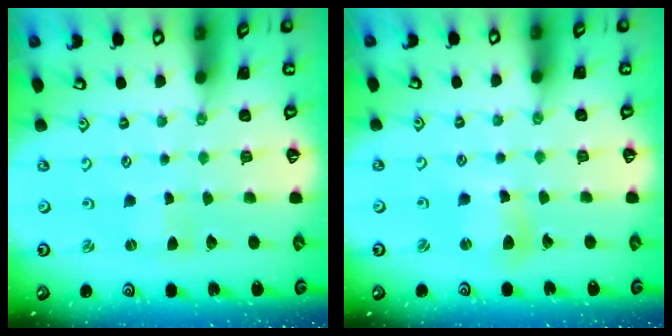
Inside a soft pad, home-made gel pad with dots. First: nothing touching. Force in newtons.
{"total": 5.9, "press": 5.8, "slide": 0.7}